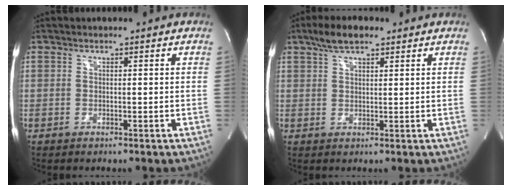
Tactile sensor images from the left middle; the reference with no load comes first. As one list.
[{"total": 5.2, "force": [3.6, 1.8, 3.3], "torque": [-0.069, 0.018, 0.065]}]